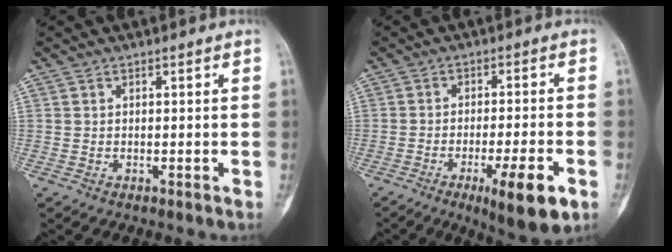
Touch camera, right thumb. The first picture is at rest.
{"total": 10.6, "force": [-4.7, 1.9, 9.3], "torque": [-0.144, 0.006, -0.063]}